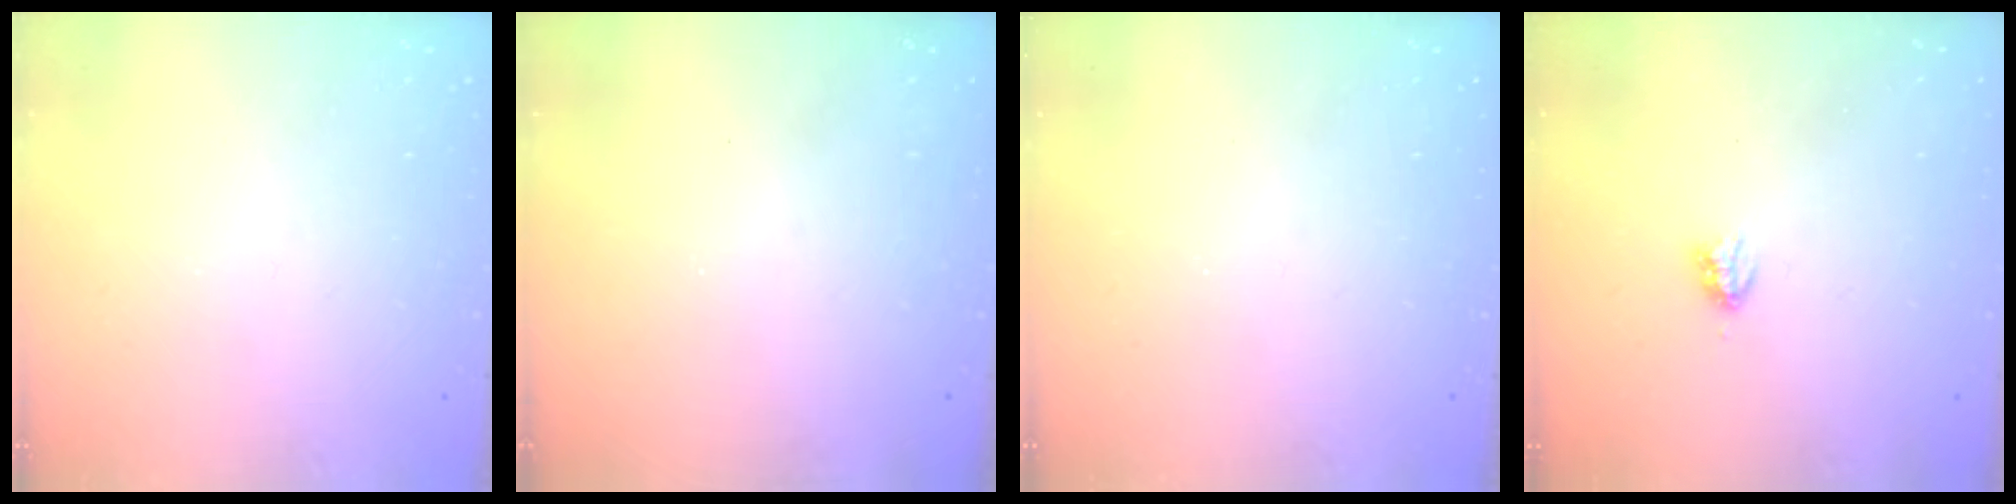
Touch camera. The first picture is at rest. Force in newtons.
{"total": 0.0}
{"total": 0.0}
{"total": 2.9, "press": 2.9, "slide": 0.5}